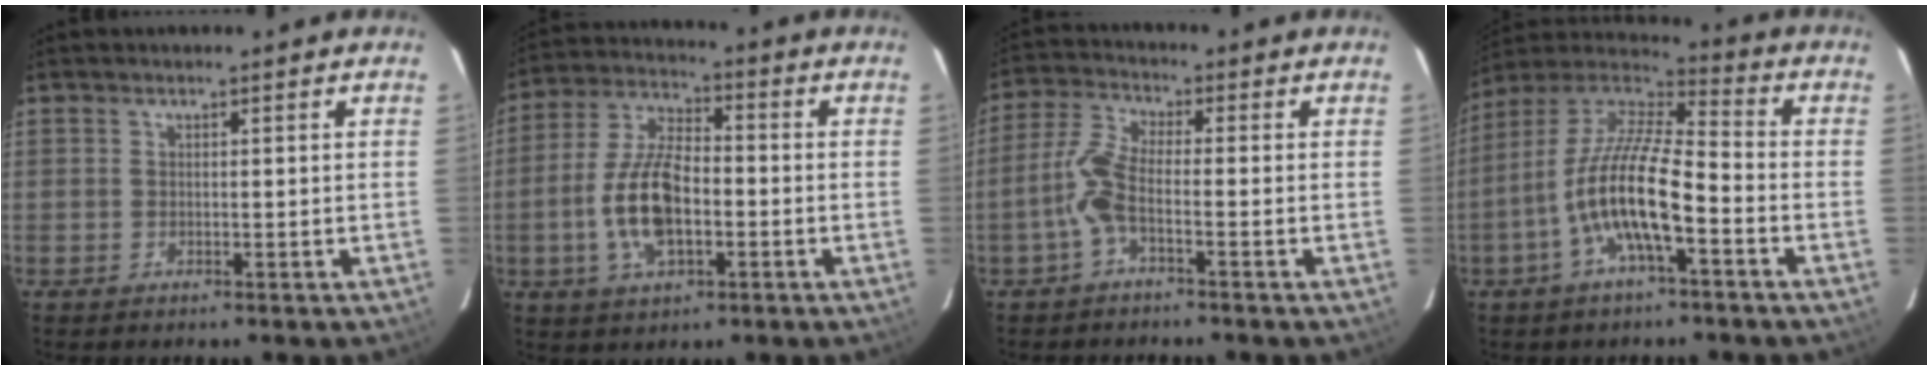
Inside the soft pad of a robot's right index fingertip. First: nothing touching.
{"total": 12.7, "force": [-3.0, 5.9, 10.8], "torque": [-0.227, 0.006, -0.056]}
{"total": 5.6, "force": [-2.3, 1.1, 4.9], "torque": [-0.120, 0.009, -0.050]}
{"total": 14.5, "force": [-5.3, 3.8, 12.9], "torque": [-0.250, -0.003, -0.104]}